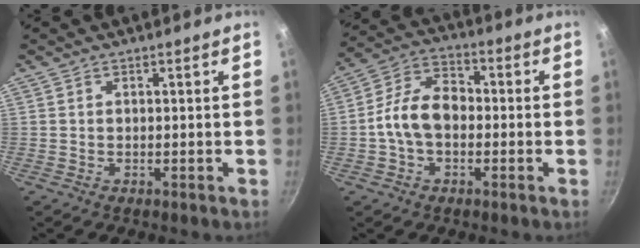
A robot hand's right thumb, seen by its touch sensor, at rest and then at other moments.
{"total": 10.1, "force": [-1.4, 6.8, 7.3], "torque": [-0.107, 0.035, -0.041]}